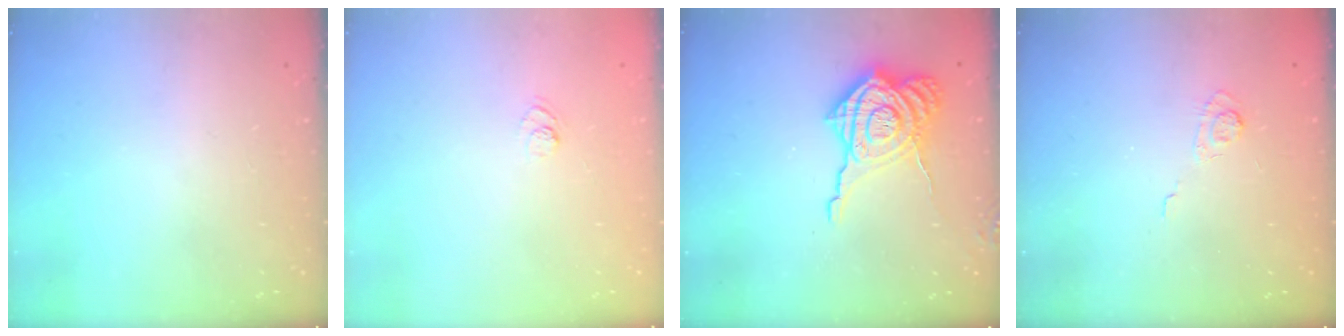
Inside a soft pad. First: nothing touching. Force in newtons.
{"total": 3.2, "press": 3.0, "slide": 1.0}
{"total": 15.0, "press": 15.0, "slide": 1.2}
{"total": 3.1, "press": 2.7, "slide": 1.6}